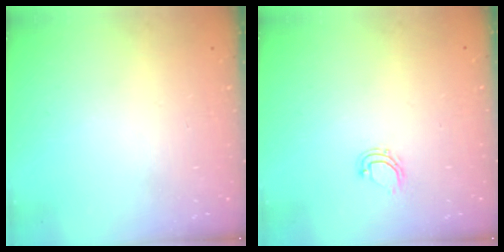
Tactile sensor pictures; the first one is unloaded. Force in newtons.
{"total": 4.7, "press": 4.6, "slide": 0.6}